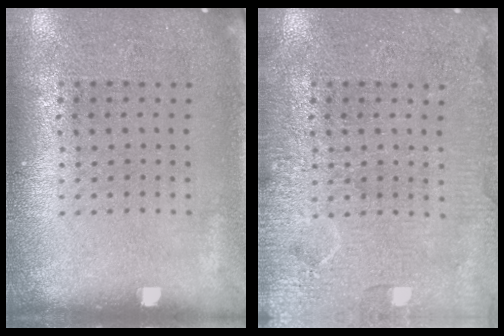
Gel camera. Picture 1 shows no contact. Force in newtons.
{"total": 5.1, "press": 5.1, "slide": 0.7}